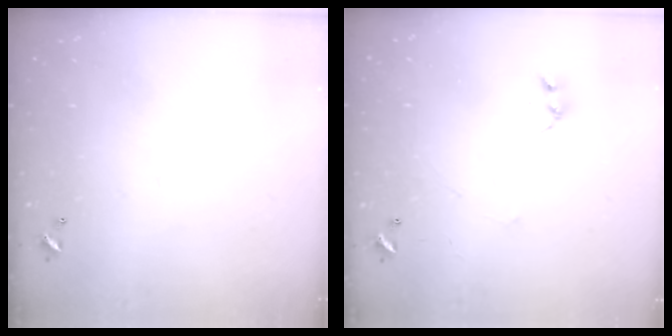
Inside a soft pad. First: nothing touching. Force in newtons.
{"total": 1.2, "press": 1.1, "slide": 0.4}